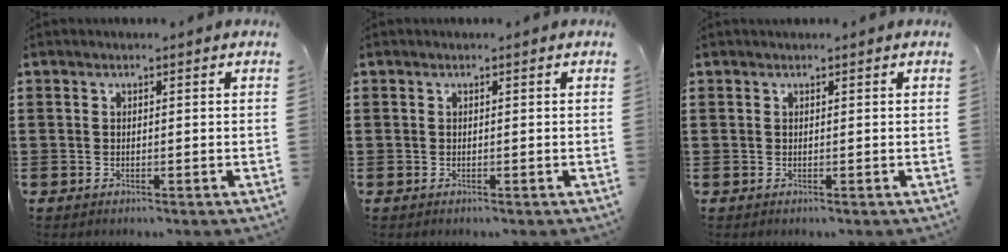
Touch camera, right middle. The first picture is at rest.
{"total": 0.0}
{"total": 0.0}